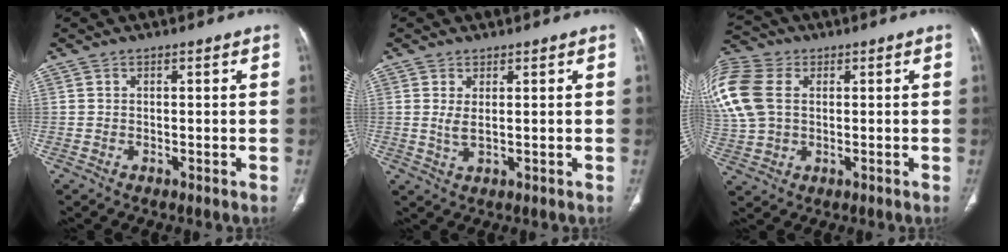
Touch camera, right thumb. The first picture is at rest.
{"total": 2.4, "force": [0.6, 0.8, 2.2], "torque": [-0.048, -0.009, 0.020]}
{"total": 17.2, "force": [3.1, 12.5, 11.4], "torque": [-0.294, 0.017, 0.060]}